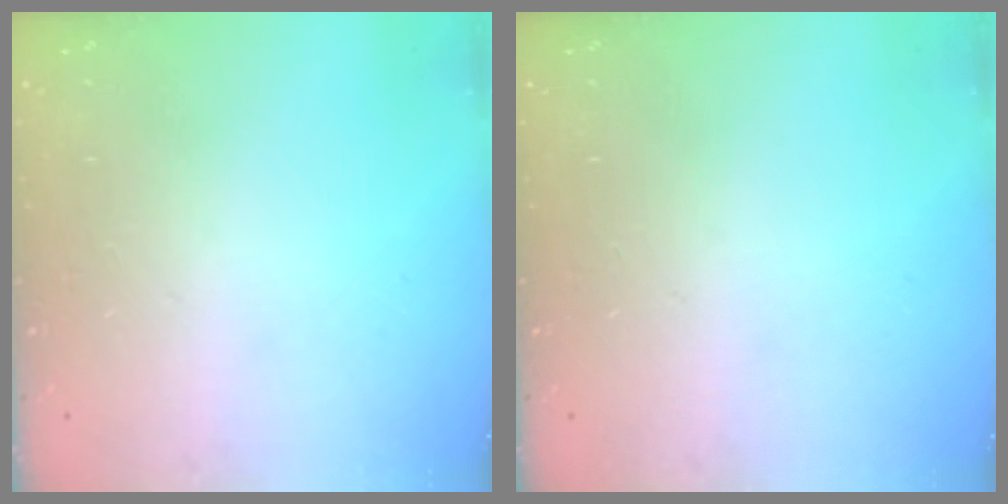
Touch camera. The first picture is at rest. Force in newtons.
{"total": 0.0}